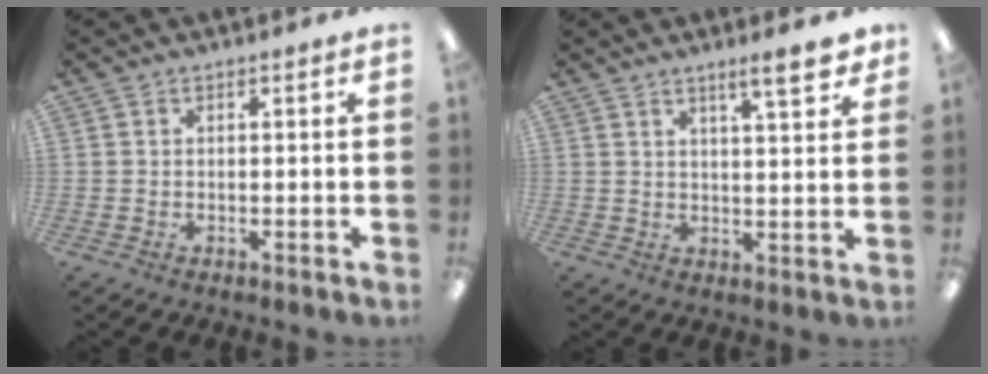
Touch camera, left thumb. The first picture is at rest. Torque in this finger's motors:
{"motor_torque": [0.05, 0.04, -0.13, -0.13, 0.07]}